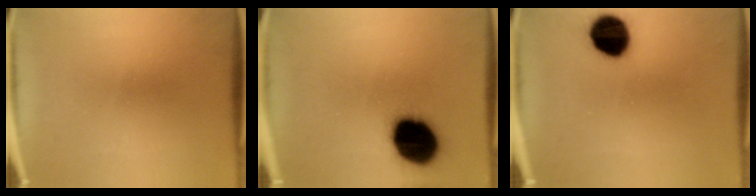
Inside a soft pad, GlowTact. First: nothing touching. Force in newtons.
{"total": 18.2}
{"total": 11.5}